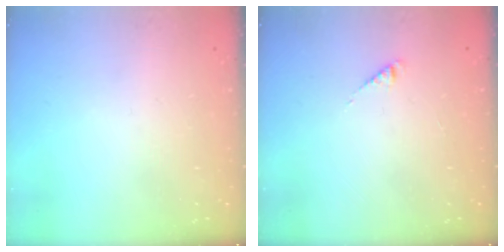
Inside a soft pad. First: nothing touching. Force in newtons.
{"total": 2.6, "press": 2.6, "slide": 0.4}